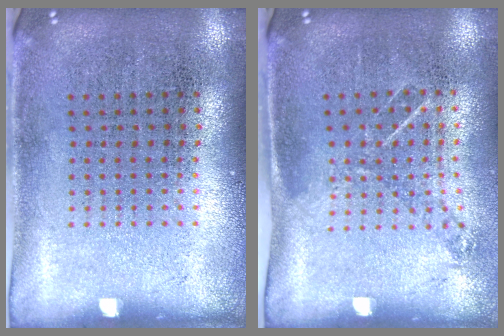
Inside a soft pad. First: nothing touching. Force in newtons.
{"total": 0.9, "press": 0.8, "slide": 0.5}